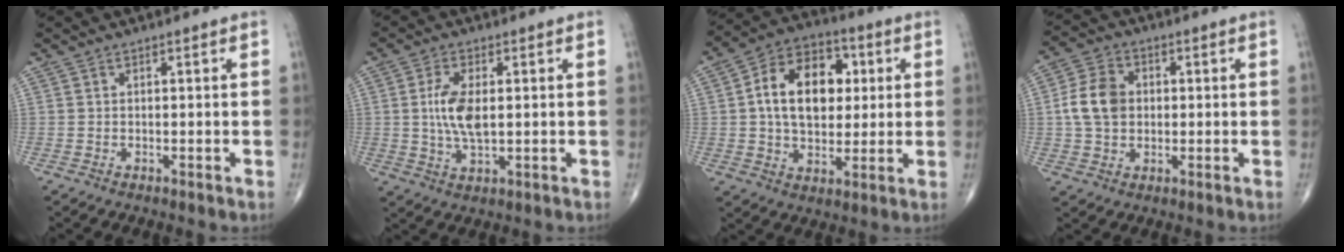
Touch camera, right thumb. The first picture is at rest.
{"total": 7.5, "force": [0.6, 3.4, 6.6], "torque": [-0.135, -0.007, 0.012]}
{"total": 16.0, "force": [2.5, 10.8, 11.5], "torque": [-0.154, 0.013, 0.036]}
{"total": 8.7, "force": [0.5, 6.7, 5.6], "torque": [-0.094, 0.012, 0.004]}